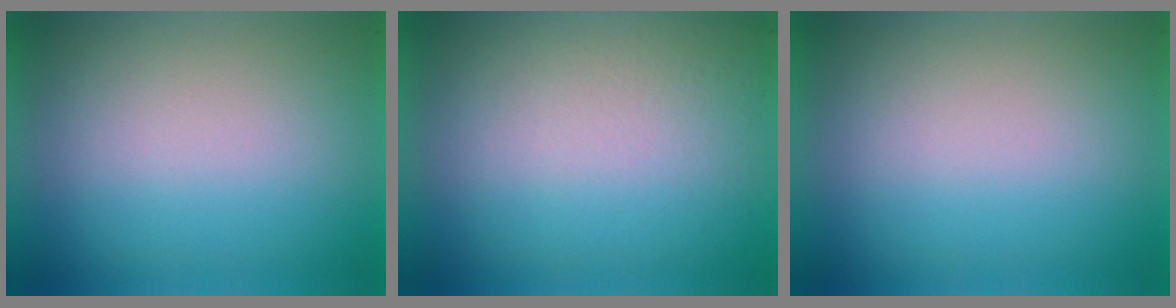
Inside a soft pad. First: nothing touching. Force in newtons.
{"total": 3.0}
{"total": 0.0}